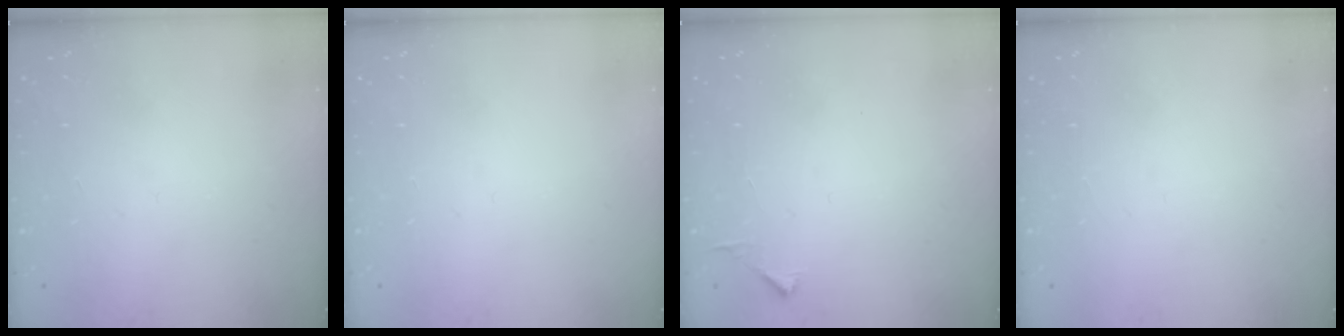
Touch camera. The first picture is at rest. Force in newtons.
{"total": 0.0}
{"total": 2.8, "press": 2.8, "slide": 0.3}
{"total": 1.5, "press": 1.5, "slide": 0.1}